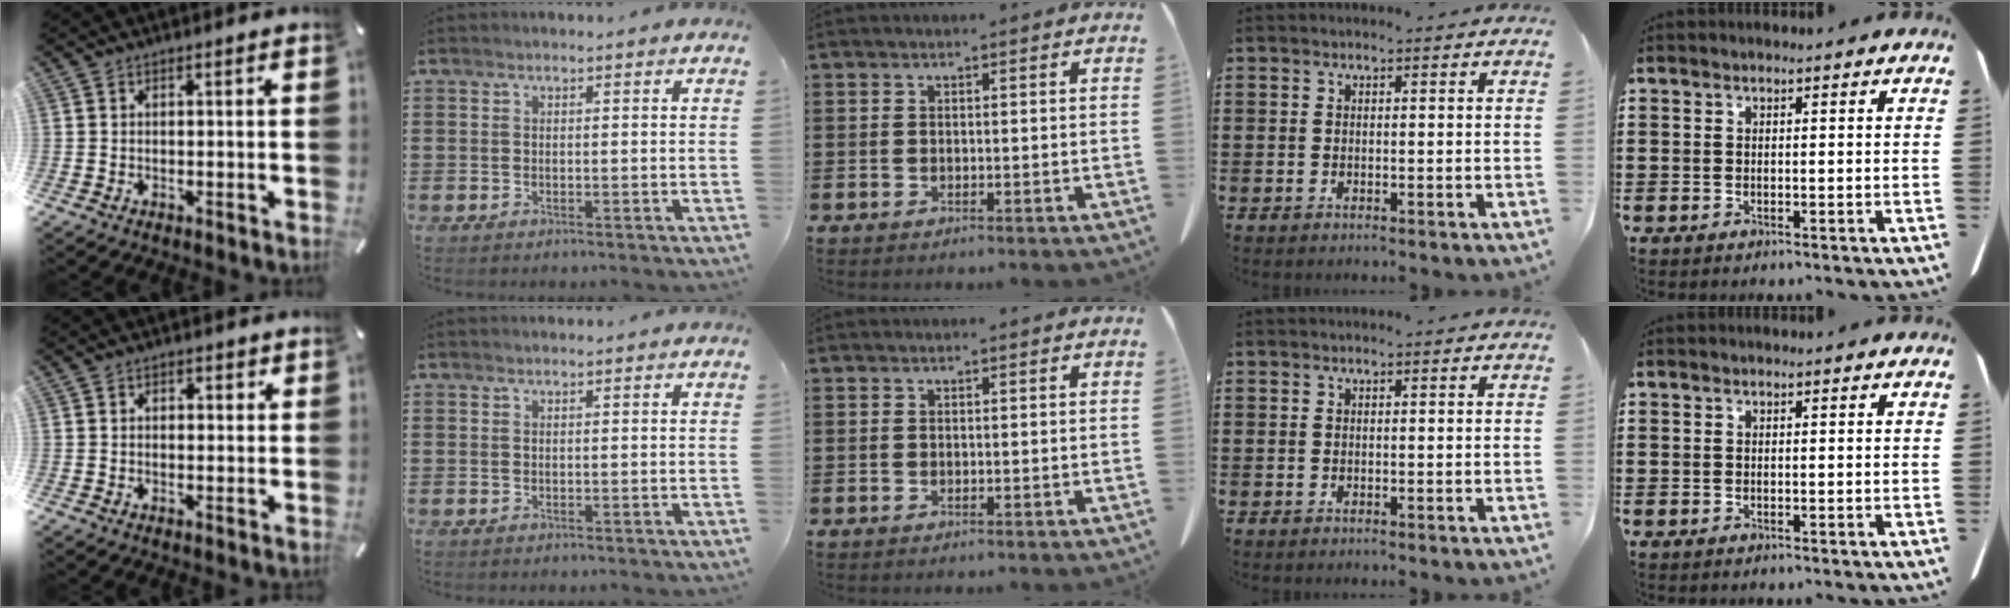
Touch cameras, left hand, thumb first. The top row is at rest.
{"thumb": {"total": 1.6, "force": [0.2, 1.2, 1.0], "torque": [-0.011, 0.005, 0.000]}}